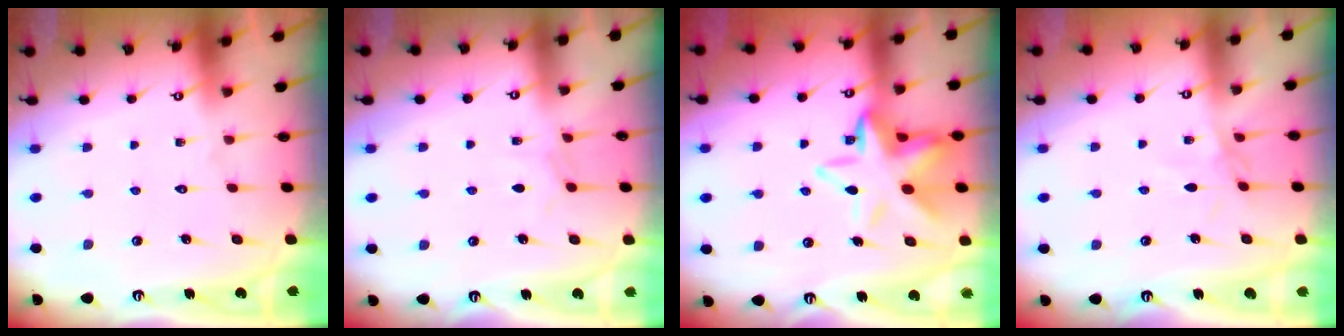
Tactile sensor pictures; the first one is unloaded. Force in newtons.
{"total": 3.3, "press": 3.3, "slide": 0.5}
{"total": 13.4, "press": 13.2, "slide": 2.6}
{"total": 2.4, "press": 2.3, "slide": 0.4}